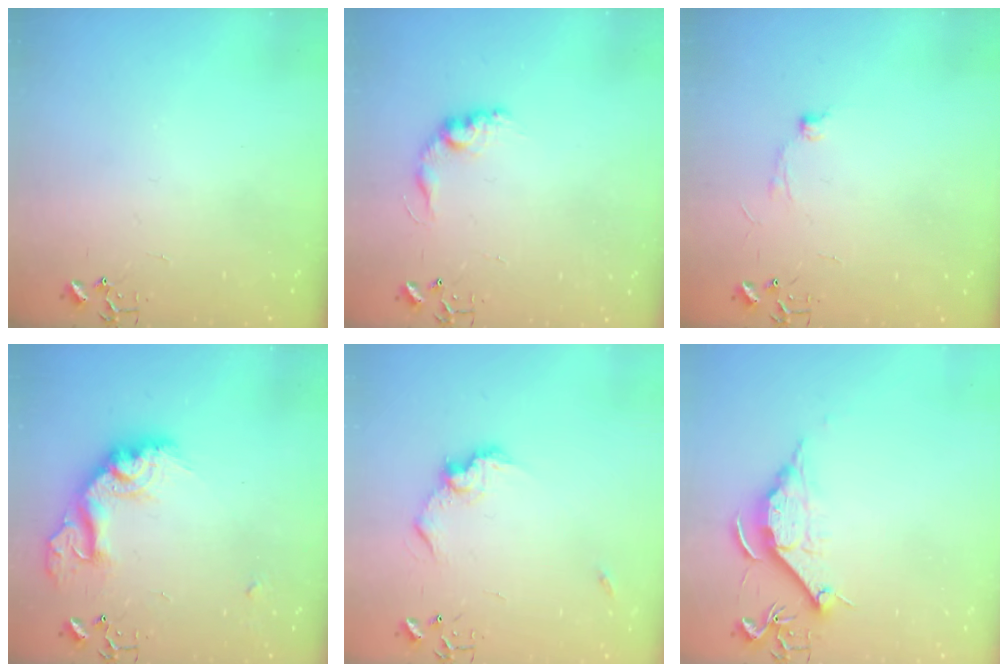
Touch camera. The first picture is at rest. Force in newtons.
{"total": 10.2, "press": 10.1, "slide": 0.6}
{"total": 7.2, "press": 7.2, "slide": 0.8}
{"total": 19.6, "press": 19.6, "slide": 1.4}
{"total": 10.6, "press": 10.6, "slide": 0.9}
{"total": 10.5, "press": 10.5, "slide": 0.1}